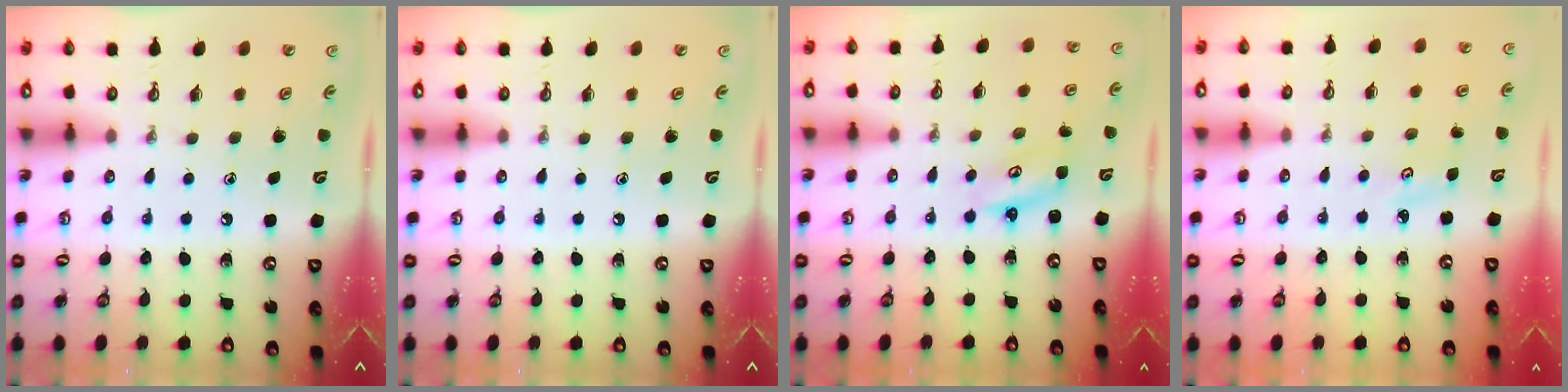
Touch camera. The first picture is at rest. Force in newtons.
{"total": 0.0}
{"total": 2.7, "press": 2.7, "slide": 0.2}
{"total": 2.9, "press": 2.9, "slide": 0.4}